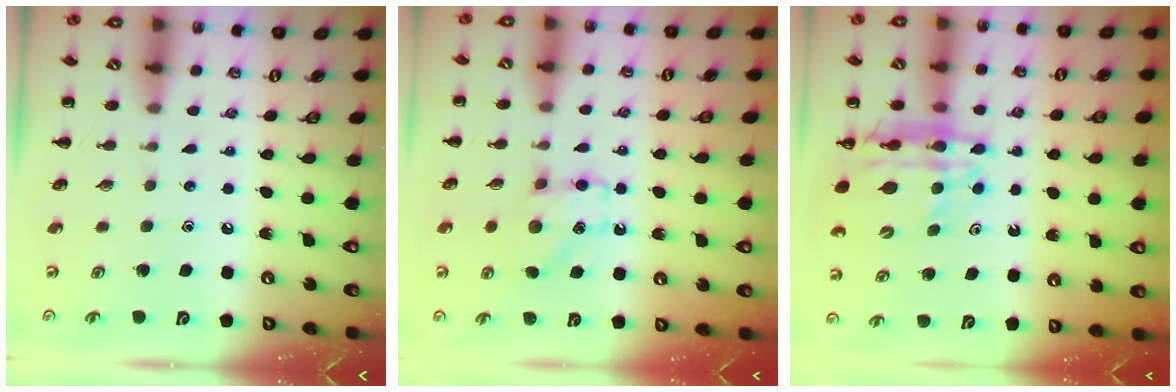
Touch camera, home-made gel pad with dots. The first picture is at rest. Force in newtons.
{"total": 8.0, "press": 7.9, "slide": 1.1}
{"total": 15.0, "press": 14.4, "slide": 4.2}